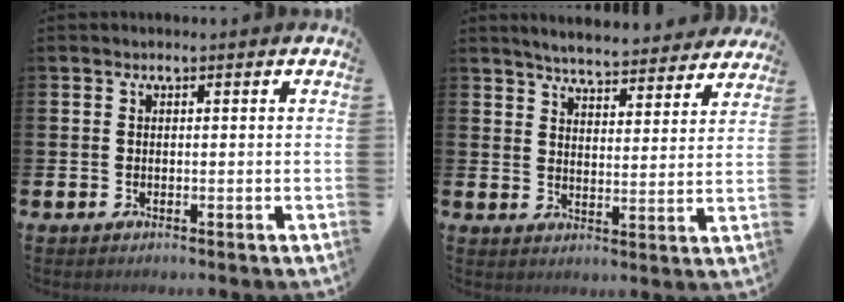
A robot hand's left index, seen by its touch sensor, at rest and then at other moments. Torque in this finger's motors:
{"motor_torque": [0.18, -0.62, 0.82, 0.15]}